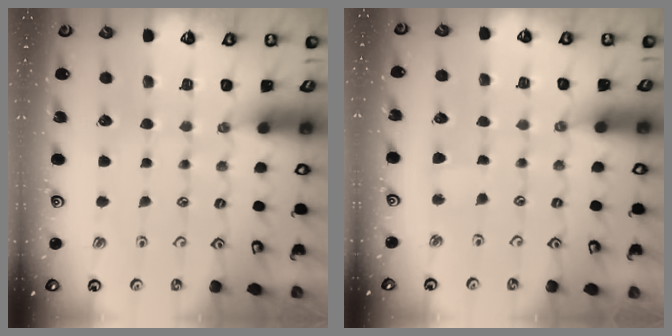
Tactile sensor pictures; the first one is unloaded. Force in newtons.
{"total": 2.2, "press": 2.2, "slide": 0.2}